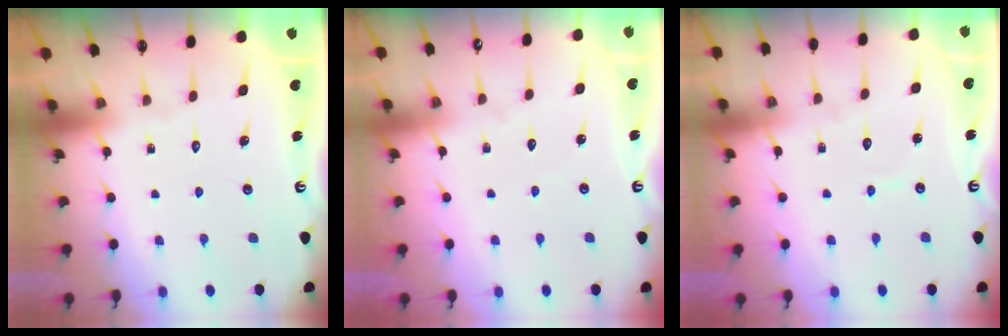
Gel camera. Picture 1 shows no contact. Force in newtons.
{"total": 2.4, "press": 2.4, "slide": 0.2}
{"total": 4.3, "press": 4.3, "slide": 0.5}